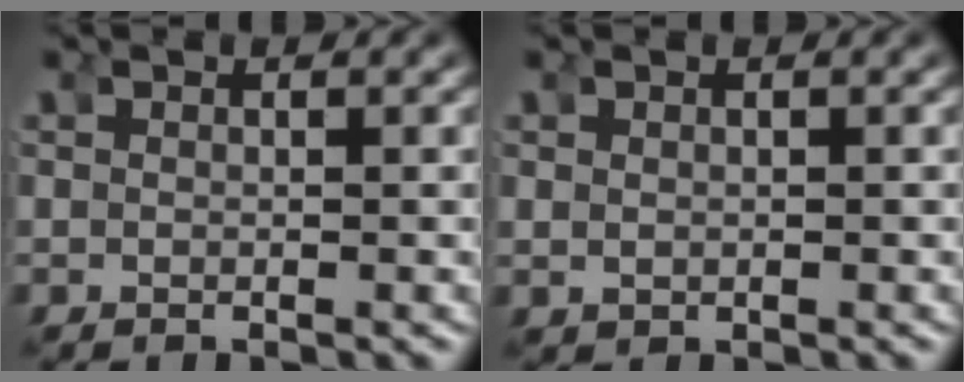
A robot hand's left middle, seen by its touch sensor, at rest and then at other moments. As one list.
[{"total": 0.8, "force": [0.4, -0.4, -0.5], "torque": [0.014, 0.002, 0.011]}]